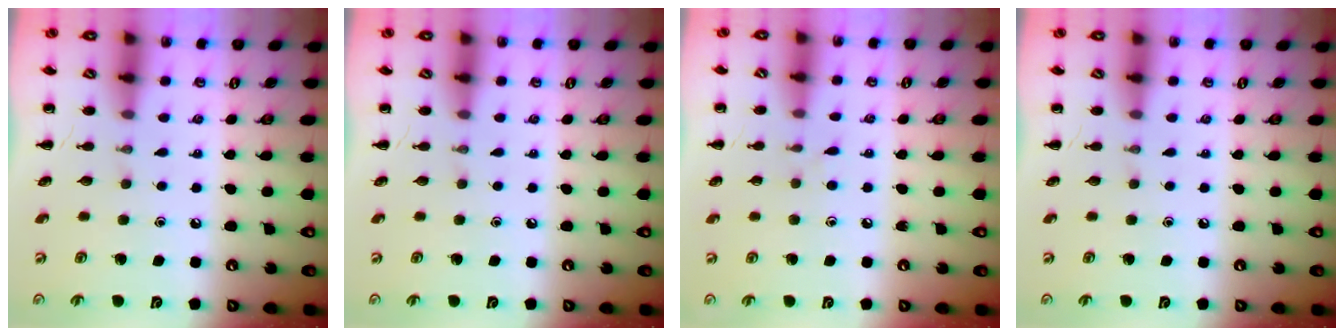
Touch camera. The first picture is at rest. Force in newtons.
{"total": 0.0}
{"total": 3.0, "press": 2.6, "slide": 1.4}
{"total": 0.0}